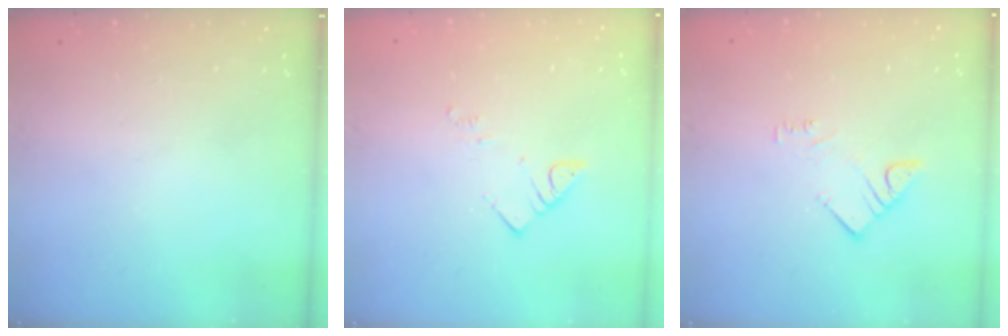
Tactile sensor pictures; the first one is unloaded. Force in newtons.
{"total": 3.8, "press": 3.7, "slide": 0.5}
{"total": 3.1, "press": 3.0, "slide": 0.4}